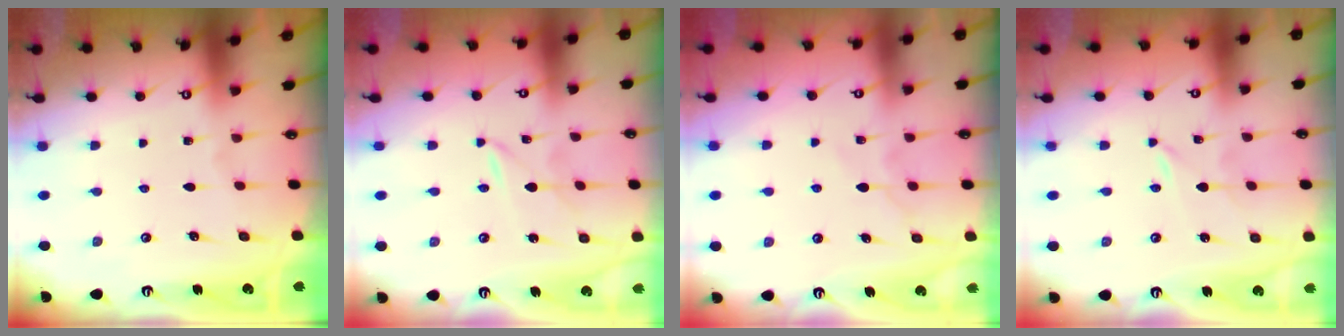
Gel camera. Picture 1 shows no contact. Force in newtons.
{"total": 1.2, "press": 1.2, "slide": 0.1}
{"total": 6.3, "press": 6.3, "slide": 0.9}
{"total": 0.0}